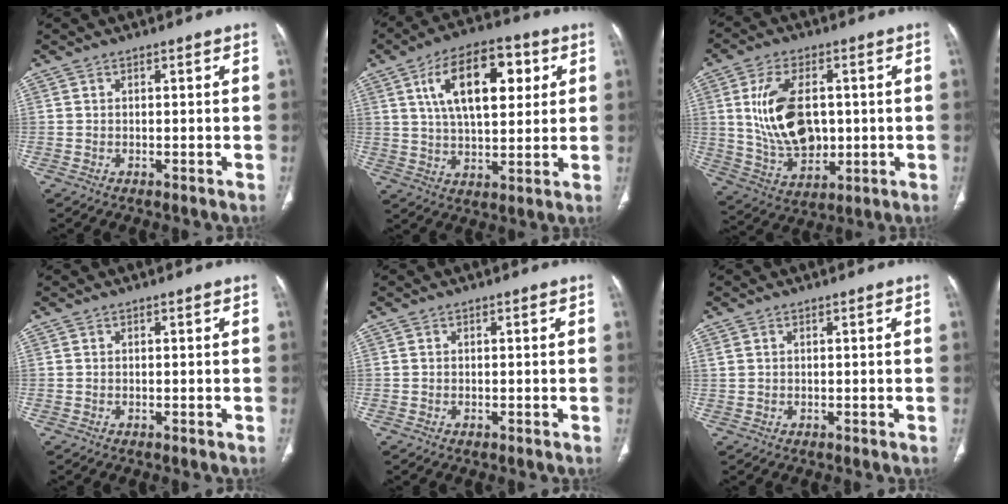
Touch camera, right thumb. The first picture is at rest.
{"total": 16.7, "force": [5.5, 8.2, 13.5], "torque": [-0.195, -0.001, 0.092]}
{"total": 15.1, "force": [1.6, 9.3, 11.8], "torque": [-0.196, -0.009, 0.043]}
{"total": 0.0}
{"total": 0.0}
{"total": 0.9, "force": [0.5, 0.5, 0.6], "torque": [-0.014, 0.010, 0.014]}